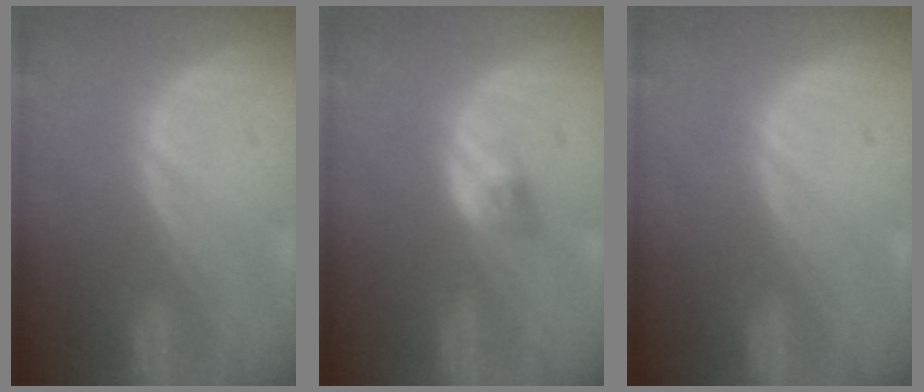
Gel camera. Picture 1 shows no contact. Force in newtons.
{"total": 2.7, "press": 2.4, "slide": 1.2}
{"total": 0.0}